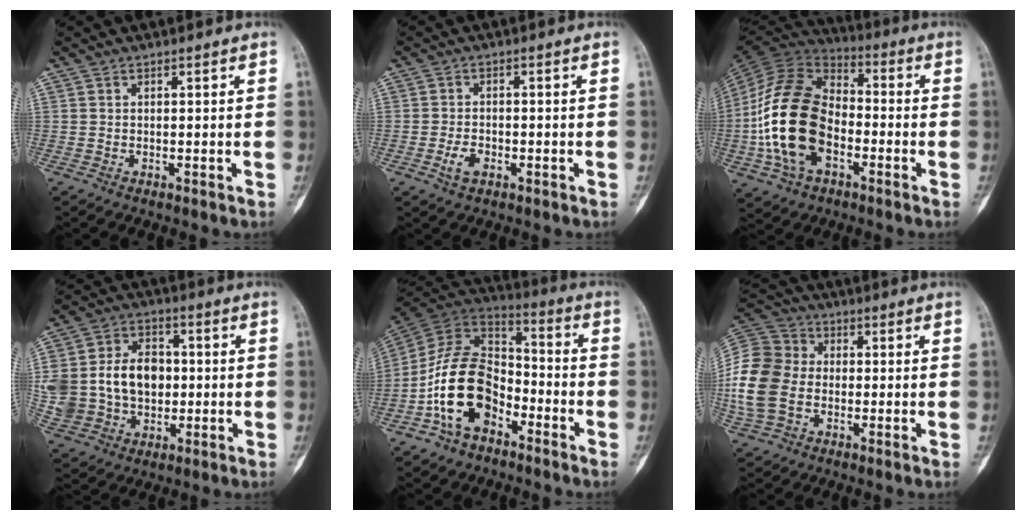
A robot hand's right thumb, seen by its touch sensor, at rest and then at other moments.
{"total": 3.3, "force": [-1.4, 1.9, 2.3], "torque": [-0.042, 0.006, -0.023]}
{"total": 20.8, "force": [-4.3, 13.2, 15.5], "torque": [-0.296, 0.026, -0.082]}
{"total": 18.8, "force": [0.3, 14.4, 12.0], "torque": [-0.228, 0.023, 0.024]}
{"total": 17.6, "force": [-6.9, 11.2, 11.6], "torque": [-0.191, 0.066, -0.134]}
{"total": 16.0, "force": [-1.8, 12.2, 10.2], "torque": [-0.216, 0.025, -0.038]}